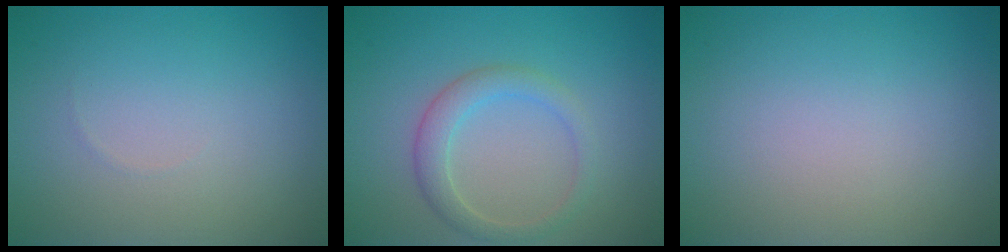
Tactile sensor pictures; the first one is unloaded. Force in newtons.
{"total": 2.5, "press": 2.5, "slide": 0.0}
{"total": 0.0}